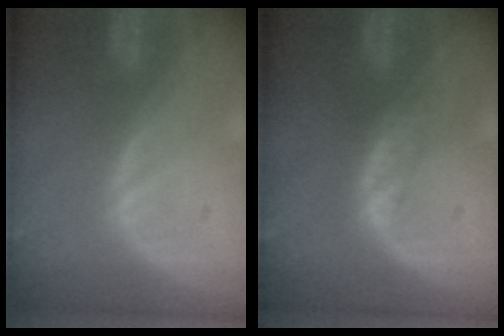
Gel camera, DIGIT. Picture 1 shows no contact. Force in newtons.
{"total": 1.8, "press": 1.8, "slide": 0.1}